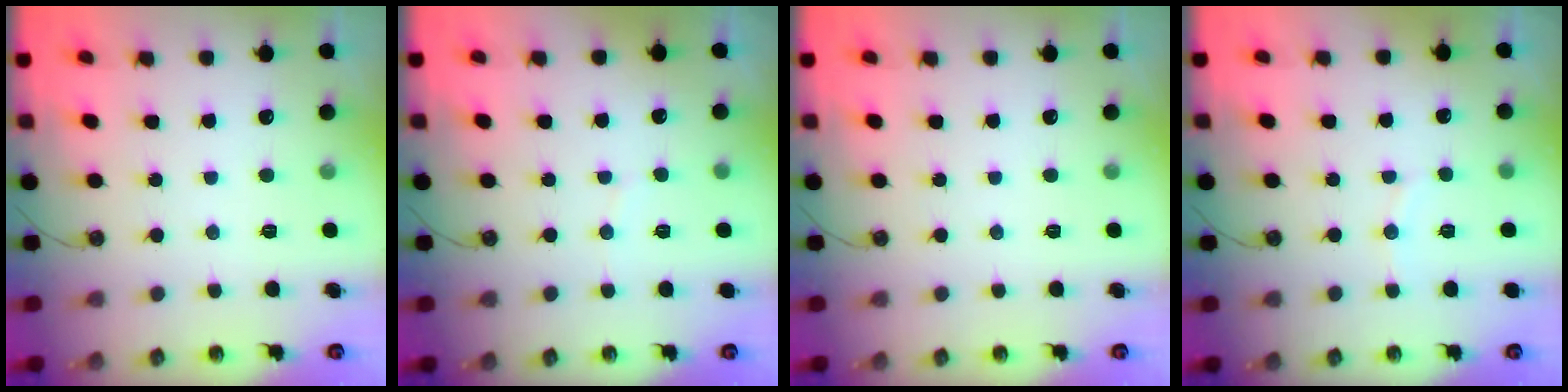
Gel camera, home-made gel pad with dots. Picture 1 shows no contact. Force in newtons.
{"total": 2.1, "press": 2.1, "slide": 0.2}
{"total": 0.0}
{"total": 4.3, "press": 4.2, "slide": 1.0}